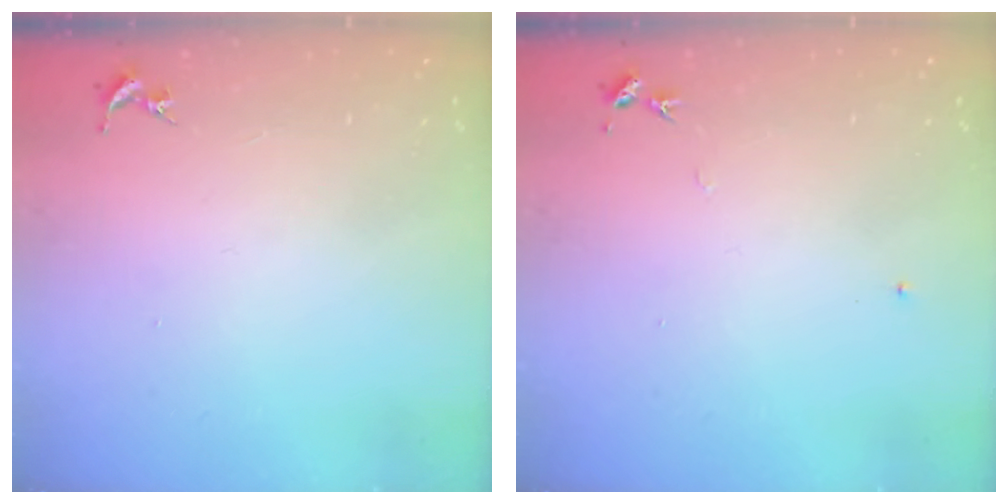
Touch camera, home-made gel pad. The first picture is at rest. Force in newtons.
{"total": 4.7, "press": 4.7, "slide": 0.5}